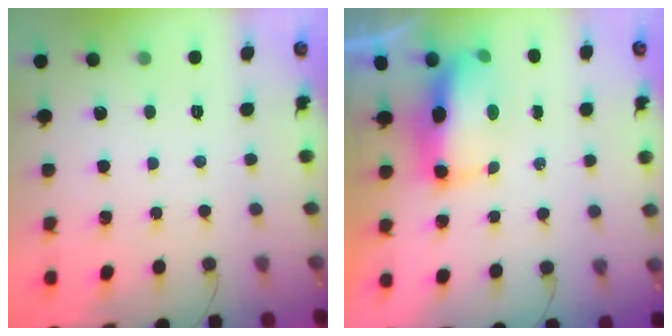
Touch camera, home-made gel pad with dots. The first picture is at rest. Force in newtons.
{"total": 9.8, "press": 9.5, "slide": 2.1}